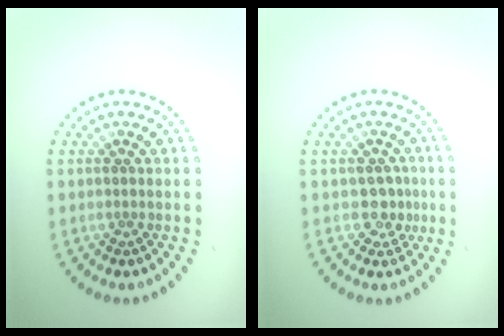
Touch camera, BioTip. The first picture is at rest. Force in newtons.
{"total": 2.0, "press": 1.6, "slide": 1.2}